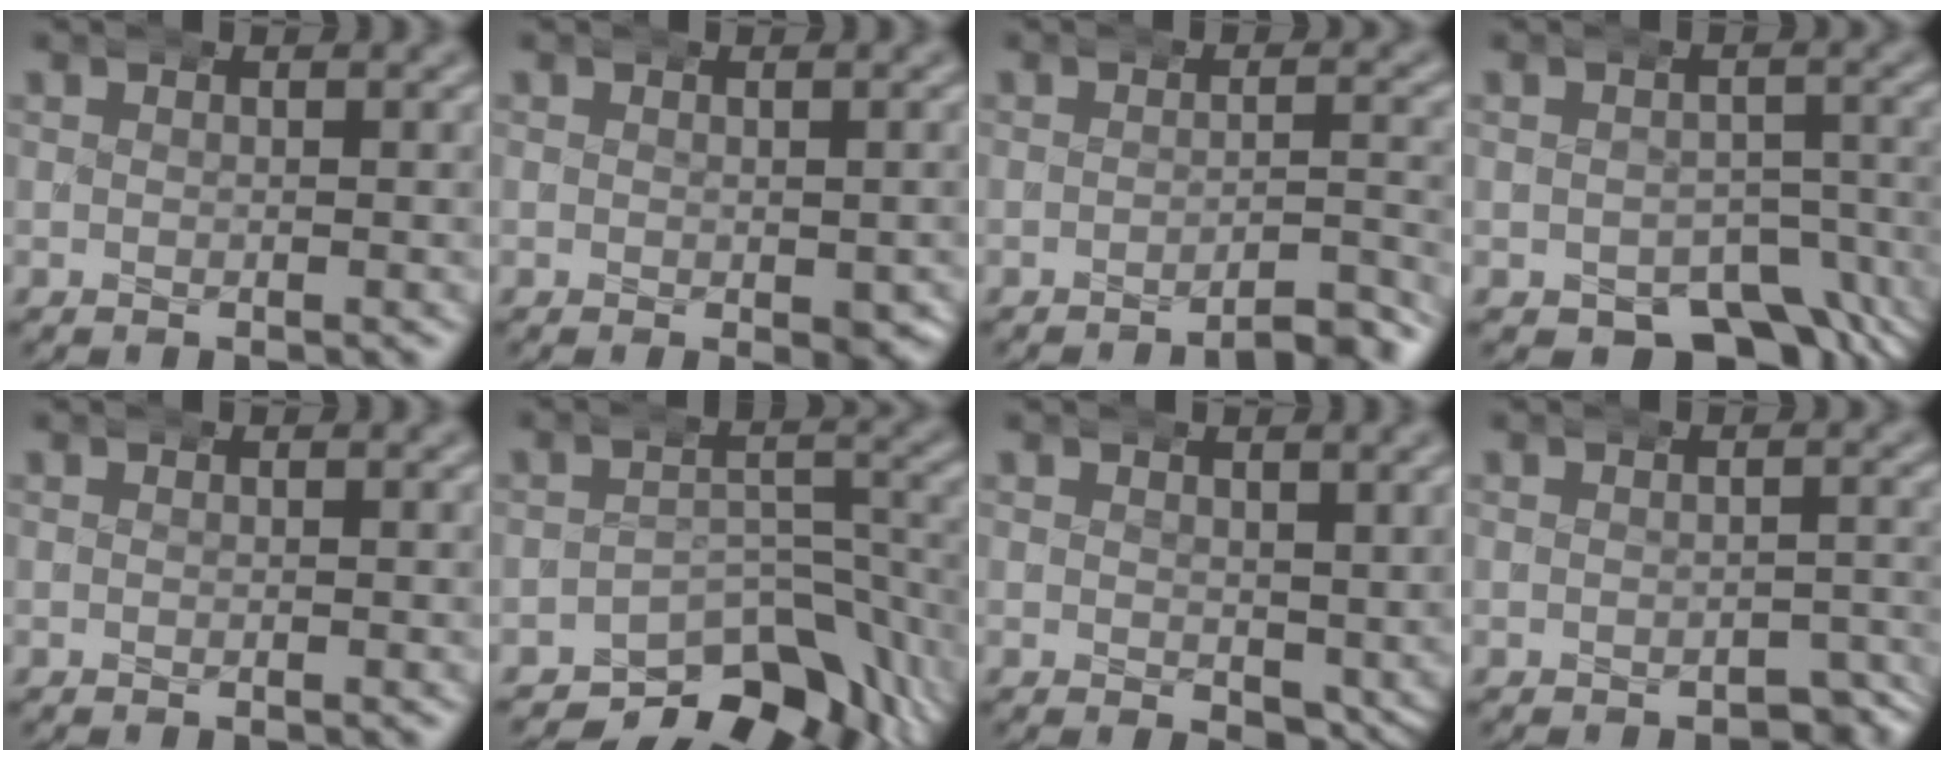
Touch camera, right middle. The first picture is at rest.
{"total": 2.3, "force": [-0.5, 1.2, 1.9], "torque": [-0.022, -0.010, -0.003]}
{"total": 4.0, "force": [-3.6, 0.5, 1.7], "torque": [-0.019, 0.002, -0.063]}
{"total": 7.4, "force": [-5.3, 4.0, 3.1], "torque": [-0.033, -0.021, -0.075]}
{"total": 0.0}
{"total": 10.7, "force": [-7.5, 5.1, 5.6], "torque": [-0.066, -0.022, -0.113]}
{"total": 2.4, "force": [-0.4, 1.3, 1.9], "torque": [-0.027, -0.015, 0.001]}
{"total": 2.7, "force": [-2.1, 1.3, 1.0], "torque": [-0.011, 0.001, -0.036]}